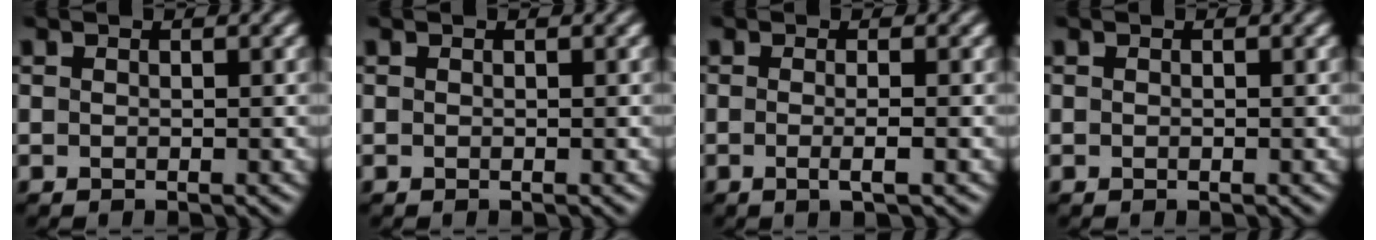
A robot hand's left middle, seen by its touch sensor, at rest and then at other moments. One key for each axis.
{"total": 0.0}
{"total": 1.8, "fx": -0.8, "fy": -0.2, "fz": 1.6, "tx": -0.030, "ty": -0.005, "tz": -0.015}
{"total": 0.0}